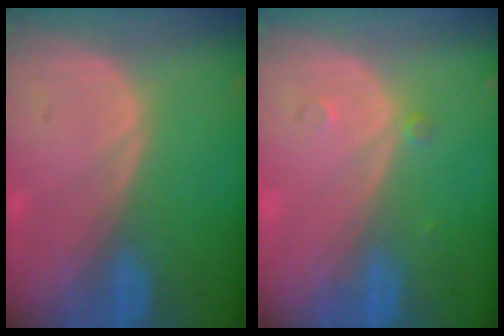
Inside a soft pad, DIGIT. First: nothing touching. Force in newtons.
{"total": 0.8, "press": 0.8, "slide": 0.1}